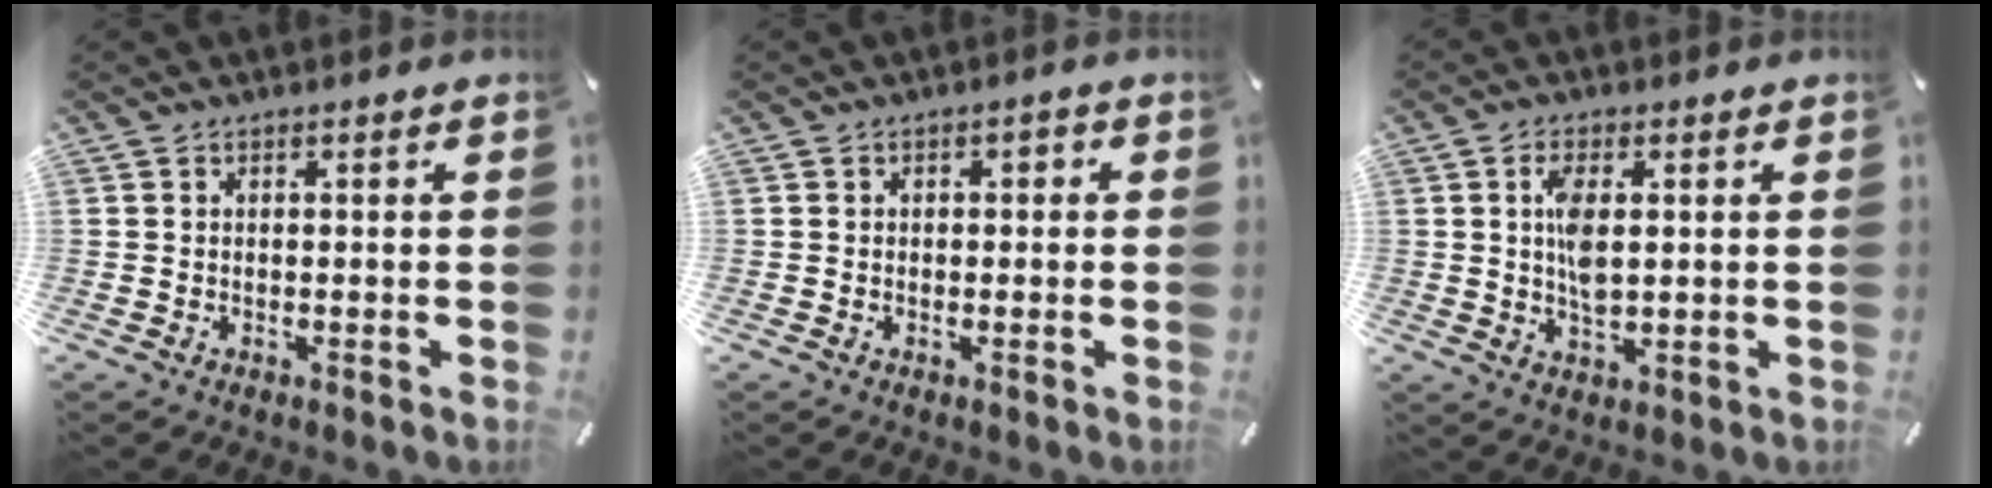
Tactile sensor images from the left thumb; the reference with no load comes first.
{"total": 1.3, "force": [-0.5, 1.0, 0.7], "torque": [-0.013, 0.008, -0.013]}
{"total": 6.1, "force": [0.9, 2.9, 5.3], "torque": [-0.107, -0.003, 0.008]}